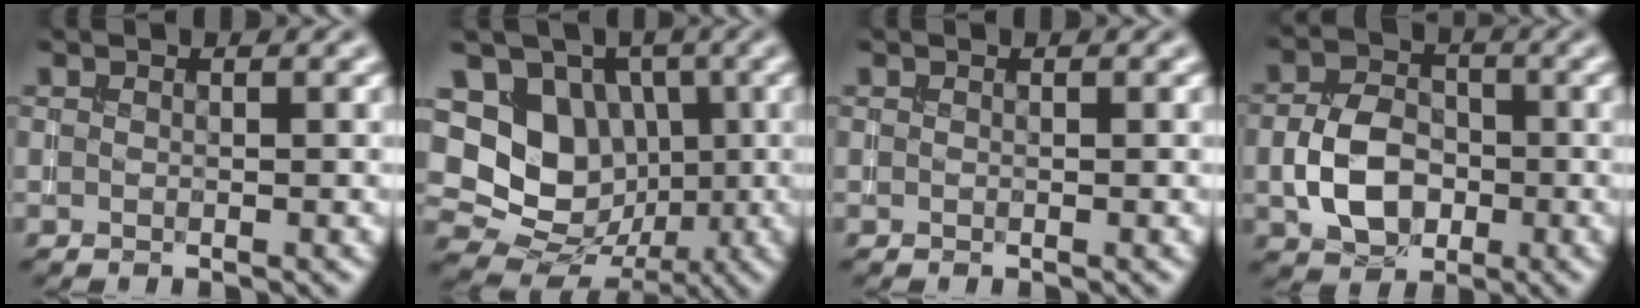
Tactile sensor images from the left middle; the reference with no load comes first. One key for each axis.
{"total": 10.8, "fx": 1.1, "fy": 9.4, "fz": 5.2, "tx": -0.086, "ty": 0.025, "tz": -0.007}
{"total": 0.0}
{"total": 5.6, "fx": -1.2, "fy": 4.1, "fz": 3.7, "tx": -0.073, "ty": 0.001, "tz": -0.023}